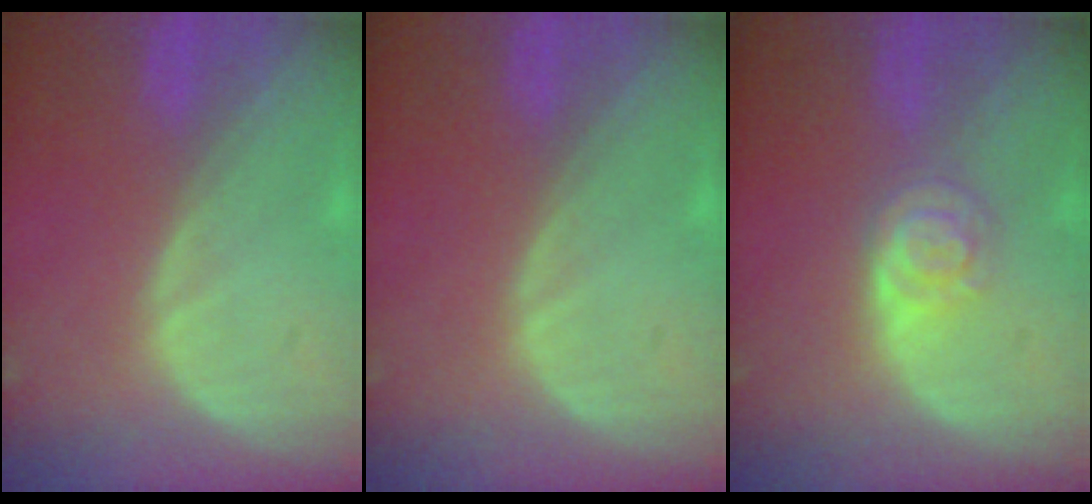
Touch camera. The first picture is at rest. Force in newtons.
{"total": 0.0}
{"total": 4.4, "press": 3.9, "slide": 2.0}